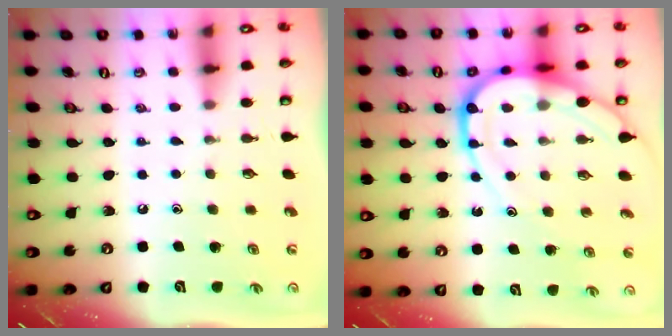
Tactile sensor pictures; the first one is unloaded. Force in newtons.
{"total": 14.5, "press": 14.4, "slide": 1.6}